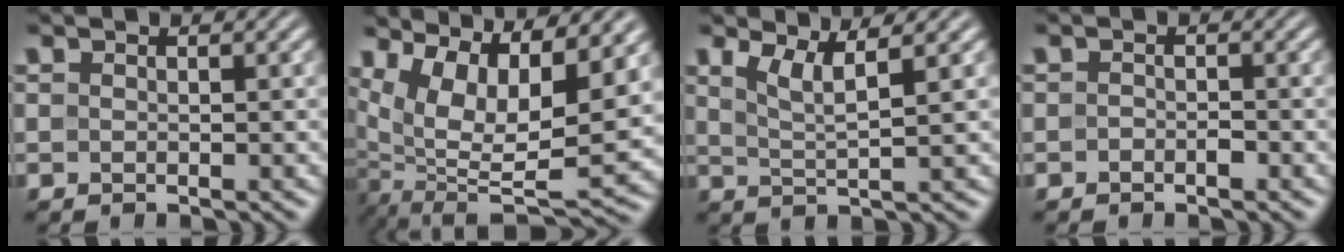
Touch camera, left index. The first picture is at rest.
{"total": 12.1, "force": [4.8, 4.6, 10.2], "torque": [-0.199, -0.002, 0.105]}
{"total": 3.1, "force": [1.8, 0.6, 2.4], "torque": [-0.043, -0.002, 0.036]}
{"total": 1.0, "force": [-0.5, 0.6, 0.6], "torque": [-0.012, 0.001, -0.009]}